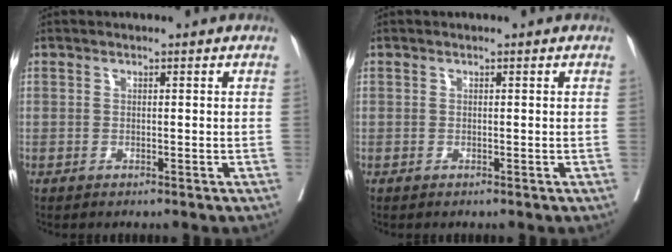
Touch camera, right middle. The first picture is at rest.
{"total": 0.0}